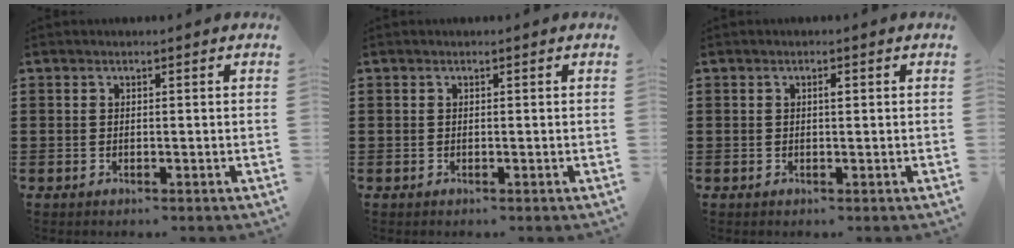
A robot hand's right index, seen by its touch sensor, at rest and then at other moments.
{"total": 0.0}
{"total": 0.9, "force": [0.2, 0.3, 0.8], "torque": [-0.017, 0.000, 0.003]}